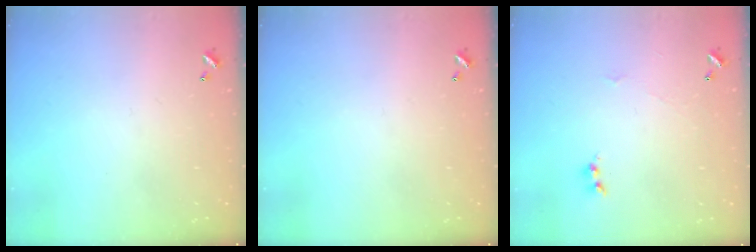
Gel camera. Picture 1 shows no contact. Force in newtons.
{"total": 0.0}
{"total": 1.6, "press": 1.5, "slide": 0.4}